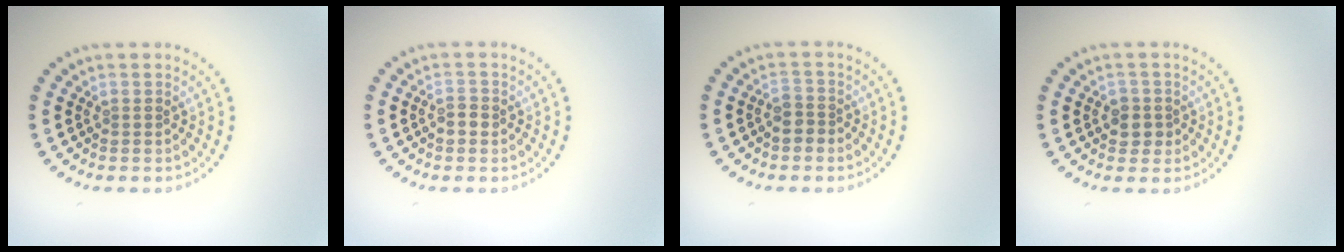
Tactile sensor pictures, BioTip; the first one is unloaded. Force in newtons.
{"total": 1.3, "press": 1.3, "slide": 0.1}
{"total": 1.7, "press": 1.5, "slide": 0.9}
{"total": 1.7, "press": 1.6, "slide": 0.5}